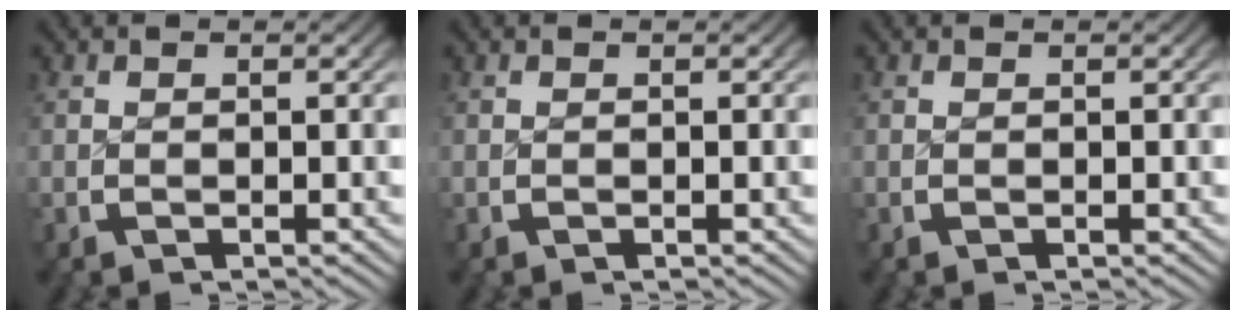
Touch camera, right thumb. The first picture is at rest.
{"total": 0.0}
{"total": 0.0}